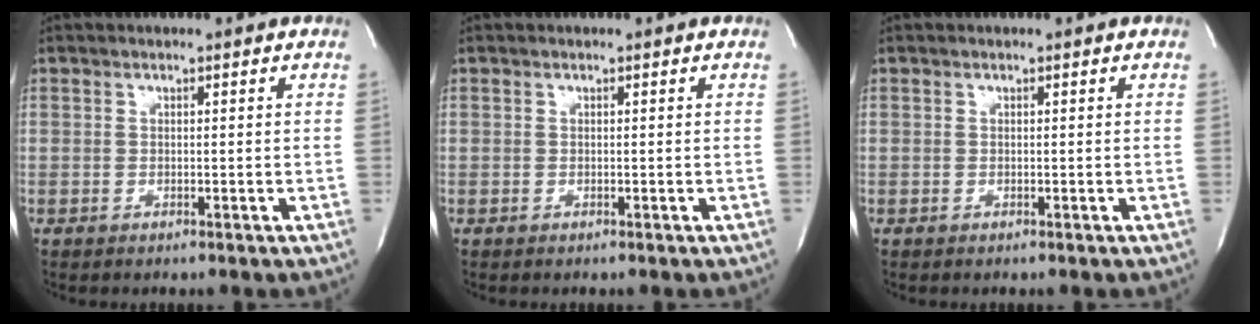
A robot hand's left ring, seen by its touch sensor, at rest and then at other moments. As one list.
[{"total": 0.0}, {"total": 0.0}]